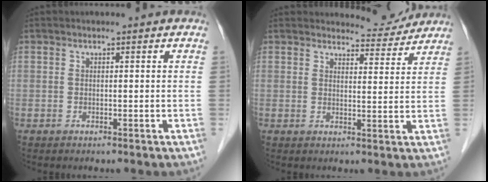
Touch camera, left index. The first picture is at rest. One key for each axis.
{"total": 5.0, "fx": 4.9, "fy": 0.9, "fz": -0.4, "tx": 0.003, "ty": -0.010, "tz": 0.056}